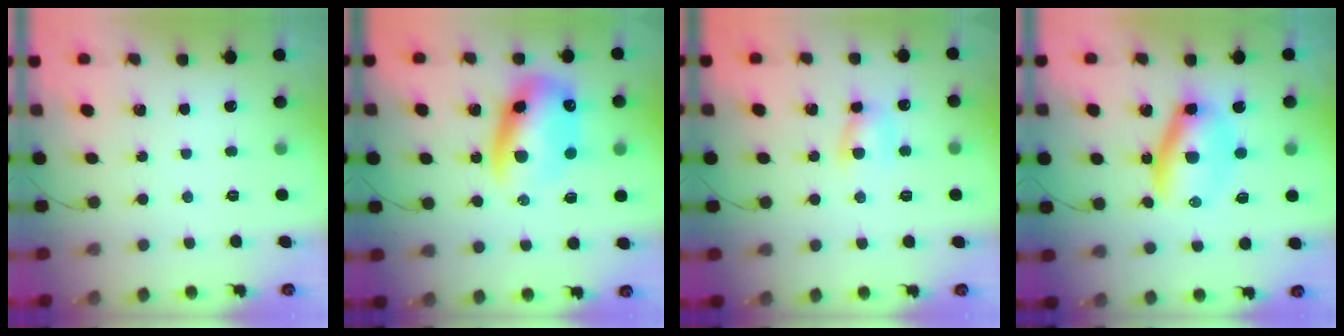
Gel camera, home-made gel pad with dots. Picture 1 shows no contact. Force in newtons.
{"total": 14.1, "press": 13.7, "slide": 3.3}
{"total": 6.3, "press": 6.3, "slide": 0.1}
{"total": 8.4, "press": 8.1, "slide": 2.0}